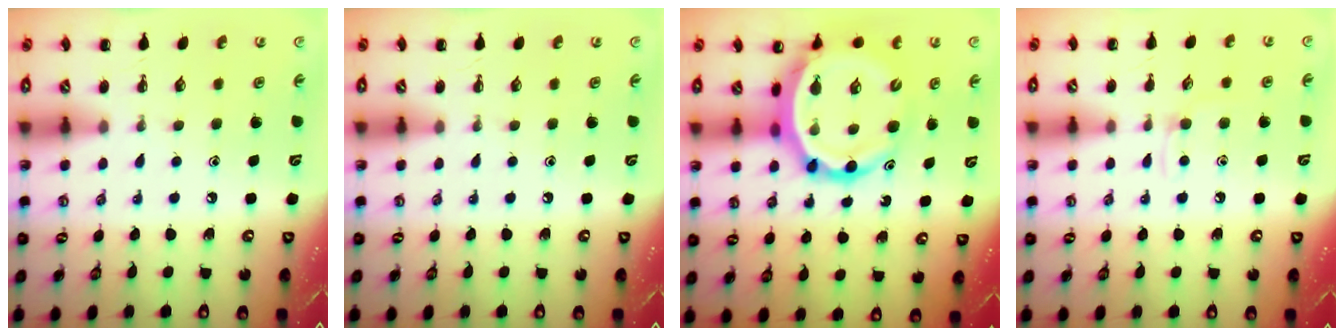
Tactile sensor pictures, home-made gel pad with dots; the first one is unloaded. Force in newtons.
{"total": 0.0}
{"total": 14.2, "press": 13.6, "slide": 4.2}
{"total": 2.8, "press": 2.7, "slide": 0.9}